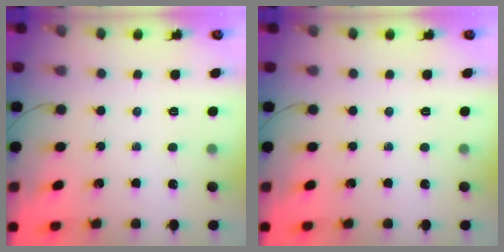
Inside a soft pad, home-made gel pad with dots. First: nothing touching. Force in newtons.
{"total": 0.0}